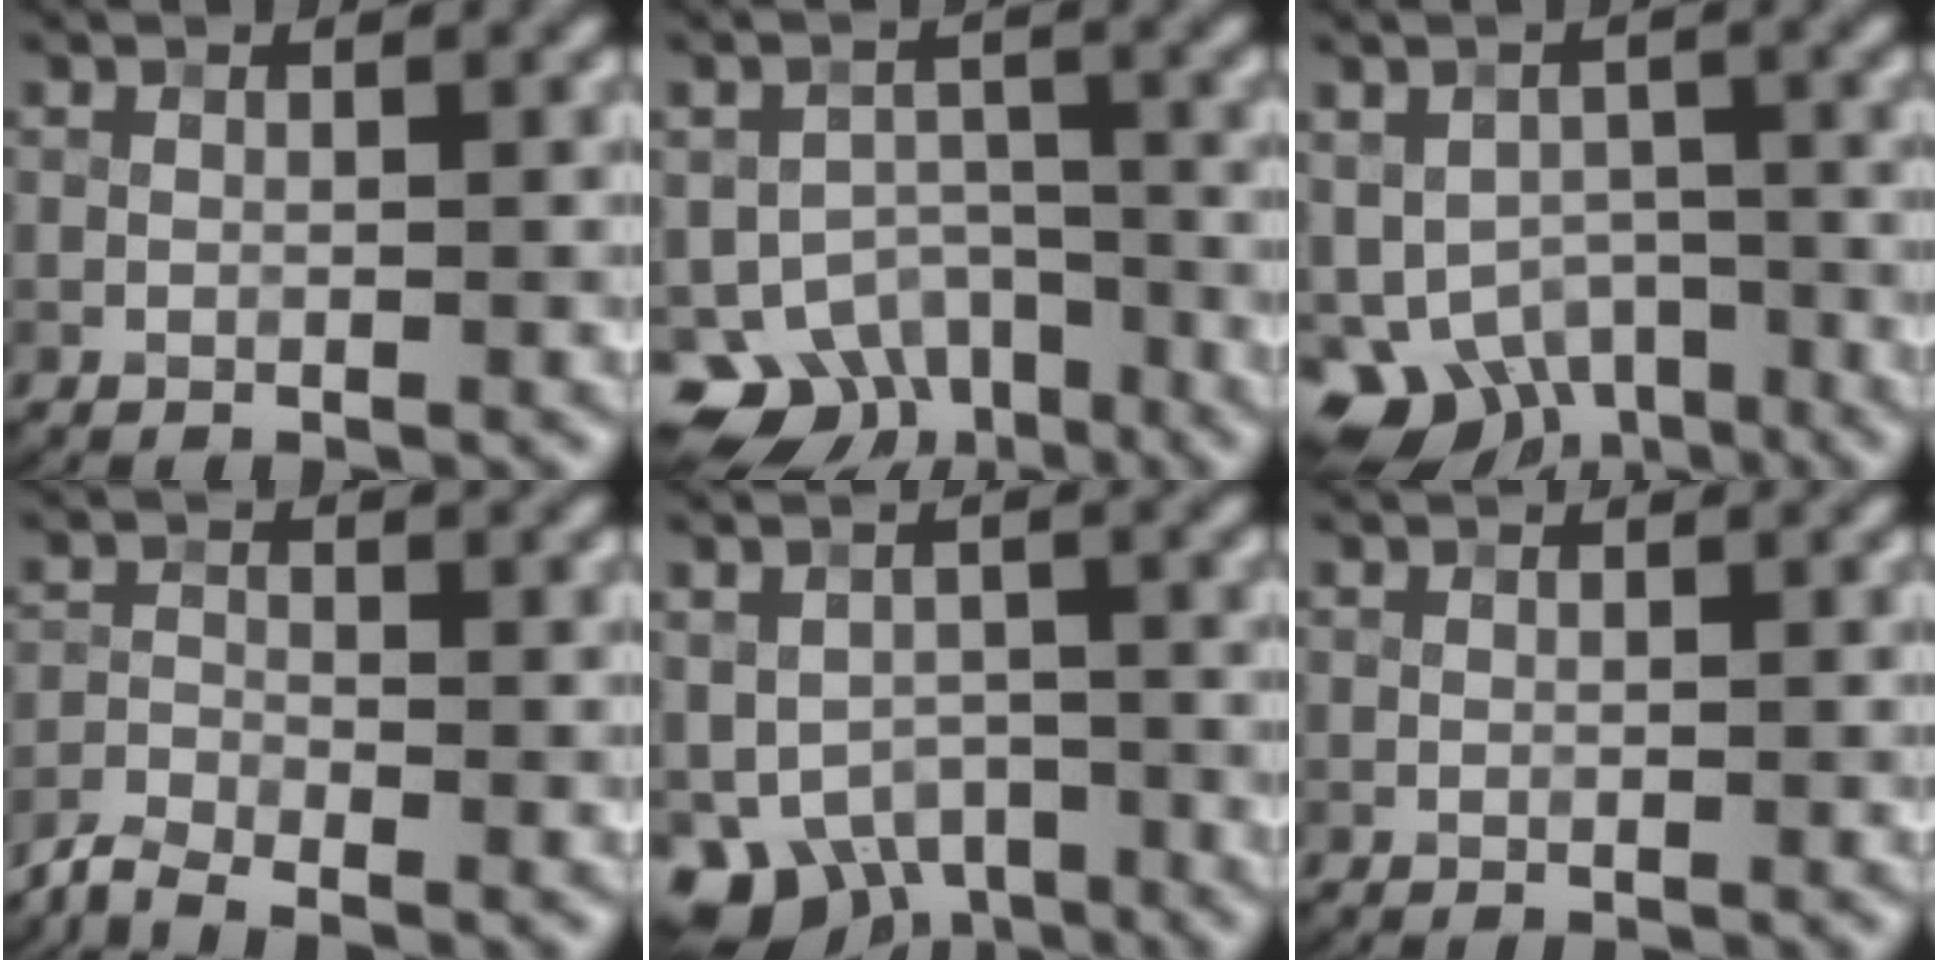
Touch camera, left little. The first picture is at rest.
{"total": 7.6, "force": [-5.1, 4.9, 3.0], "torque": [-0.038, -0.015, -0.081]}
{"total": 7.7, "force": [-4.7, 4.7, 3.9], "torque": [-0.058, -0.025, -0.073]}
{"total": 2.9, "force": [-2.7, 0.5, 1.0], "torque": [-0.021, -0.005, -0.064]}
{"total": 6.8, "force": [-4.0, 4.5, 3.3], "torque": [-0.050, -0.026, -0.061]}
{"total": 0.0}